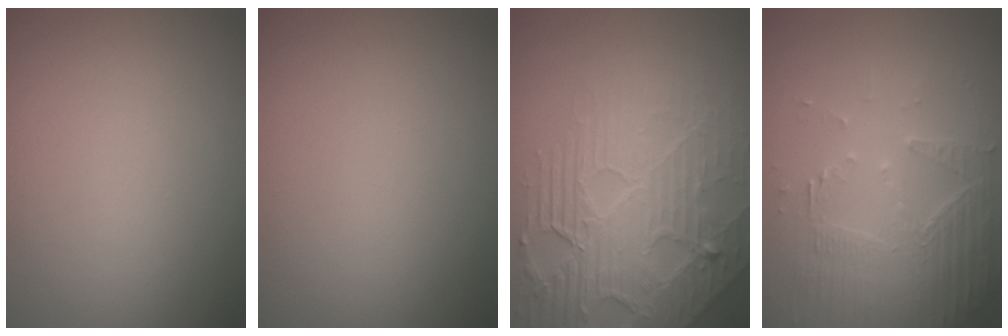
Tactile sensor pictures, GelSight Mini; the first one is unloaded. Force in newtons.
{"total": 0.0}
{"total": 7.2, "press": 5.5, "slide": 4.6}
{"total": 4.1, "press": 3.9, "slide": 1.4}